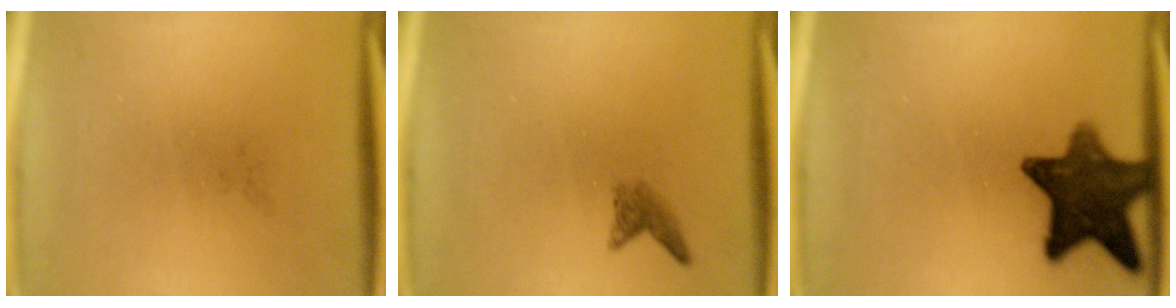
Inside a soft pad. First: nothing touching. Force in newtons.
{"total": 1.5}
{"total": 11.7}